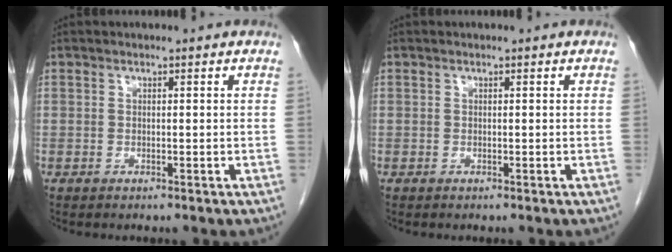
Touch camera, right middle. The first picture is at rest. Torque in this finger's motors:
{"motor_torque": [0.00, 0.00, 0.00, 0.00]}